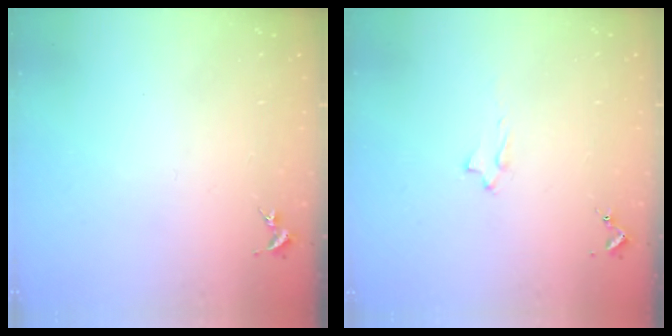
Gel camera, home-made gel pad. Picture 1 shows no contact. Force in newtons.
{"total": 2.0, "press": 2.0, "slide": 0.4}